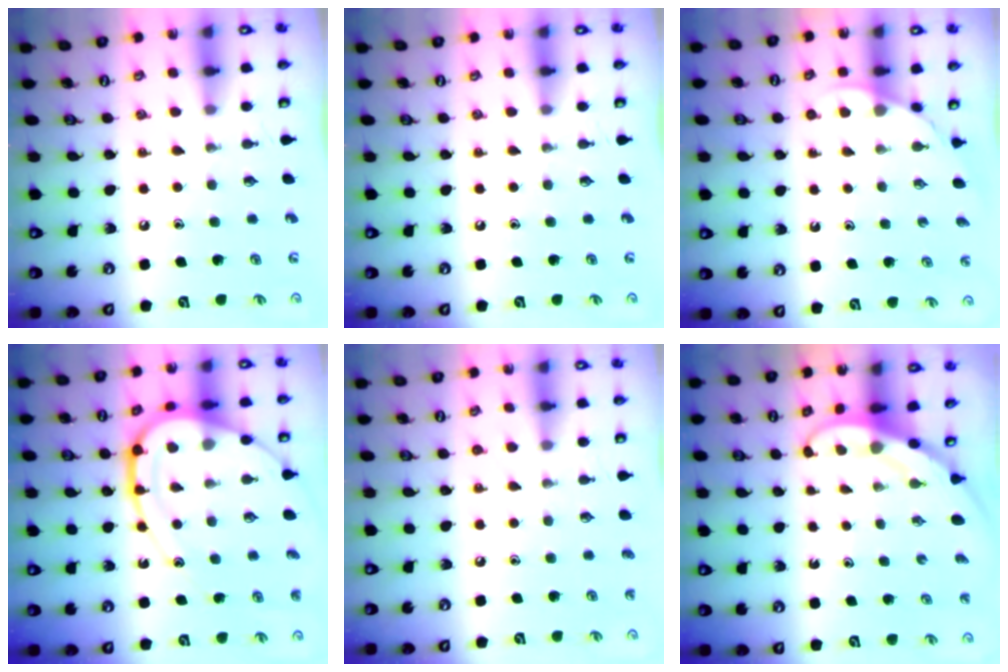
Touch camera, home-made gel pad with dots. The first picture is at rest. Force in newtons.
{"total": 0.0}
{"total": 2.5, "press": 2.5, "slide": 0.2}
{"total": 17.3, "press": 17.2, "slide": 1.7}
{"total": 2.4, "press": 2.4, "slide": 0.2}
{"total": 3.0, "press": 3.0, "slide": 0.1}